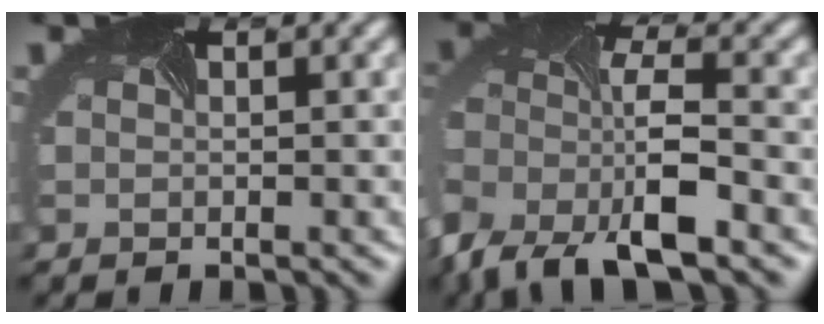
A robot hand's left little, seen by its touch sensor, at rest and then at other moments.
{"total": 9.4, "force": [-5.6, 3.5, 6.7], "torque": [-0.135, -0.017, -0.106]}